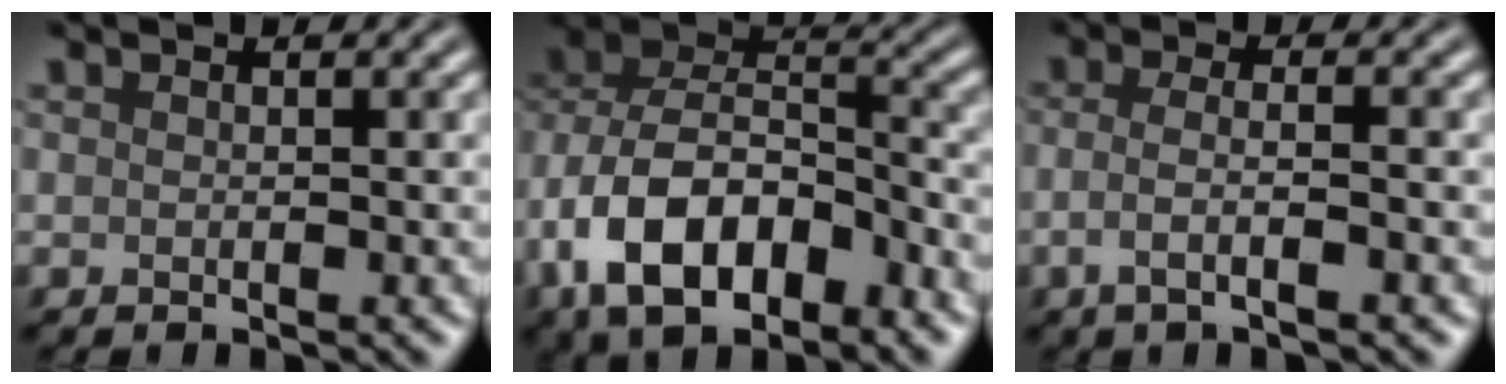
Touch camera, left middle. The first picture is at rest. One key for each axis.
{"total": 11.9, "fx": -4.7, "fy": 7.1, "fz": 8.3, "tx": -0.150, "ty": 0.004, "tz": -0.090}
{"total": 3.4, "fx": -0.9, "fy": 1.1, "fz": 3.1, "tx": -0.053, "ty": -0.004, "tz": -0.027}